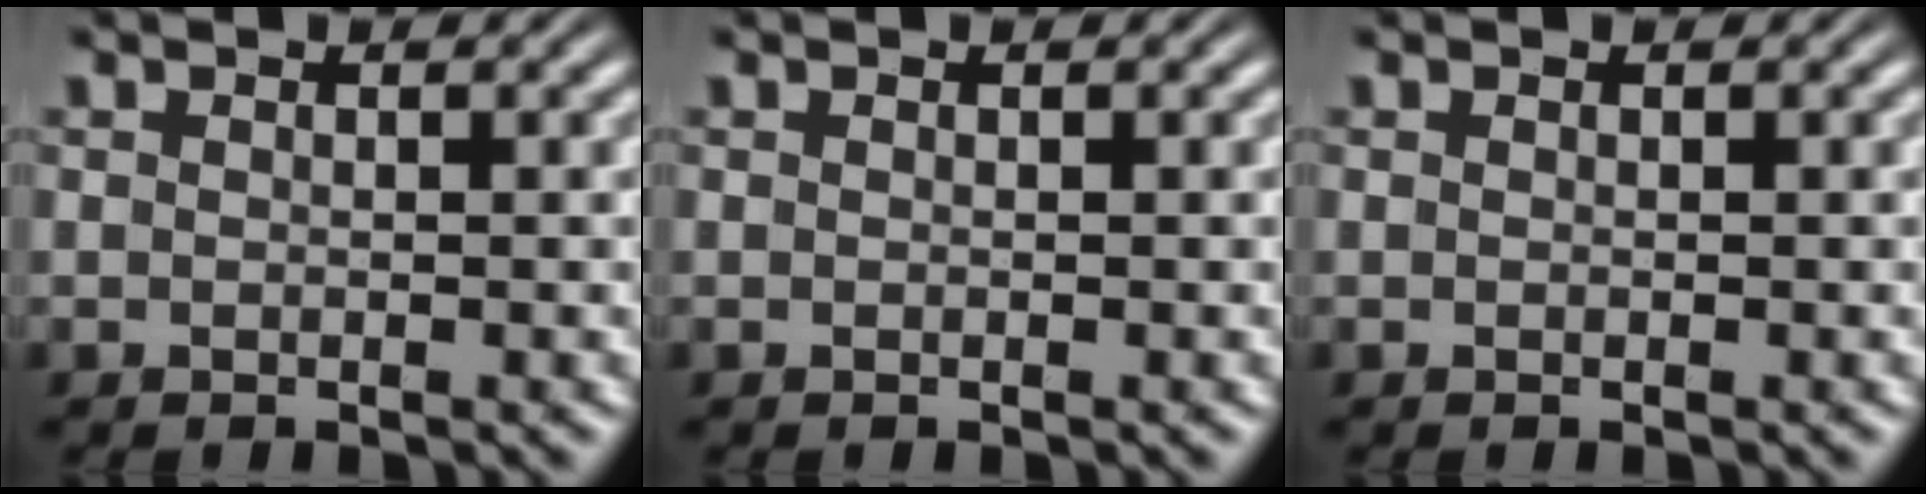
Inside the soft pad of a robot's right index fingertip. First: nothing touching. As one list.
[{"total": 0.0}, {"total": 0.0}]